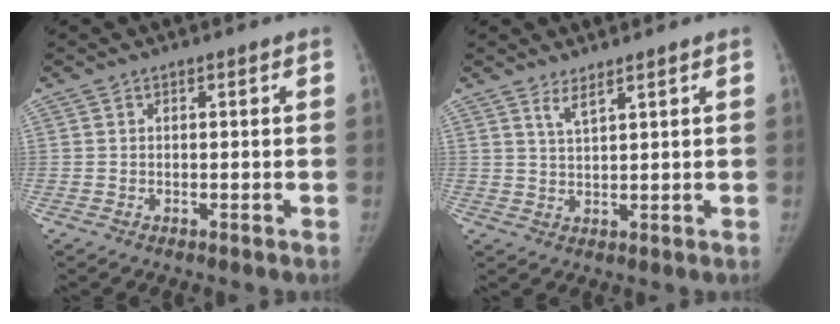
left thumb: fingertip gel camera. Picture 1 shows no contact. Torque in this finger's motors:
{"motor_torque": [-0.07, 0.01, 0.00, 0.21, 0.07]}